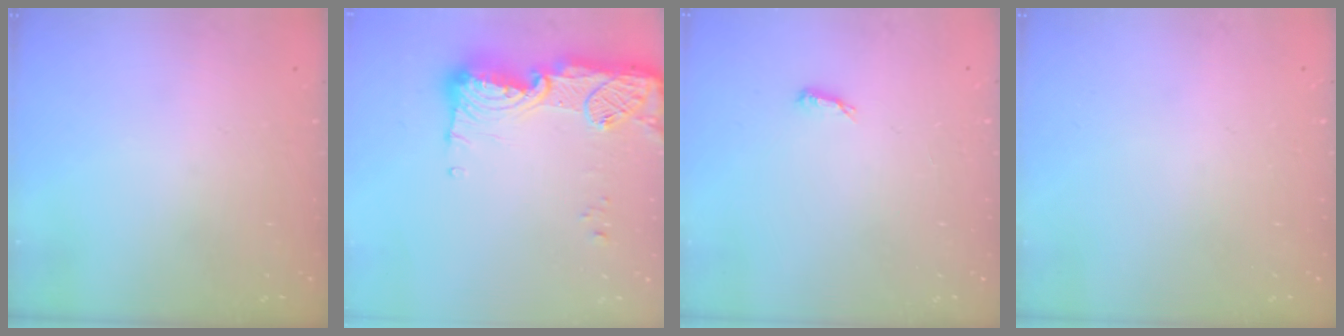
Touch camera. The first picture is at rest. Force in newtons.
{"total": 21.0, "press": 20.1, "slide": 6.1}
{"total": 4.2, "press": 4.2, "slide": 0.7}
{"total": 0.0}